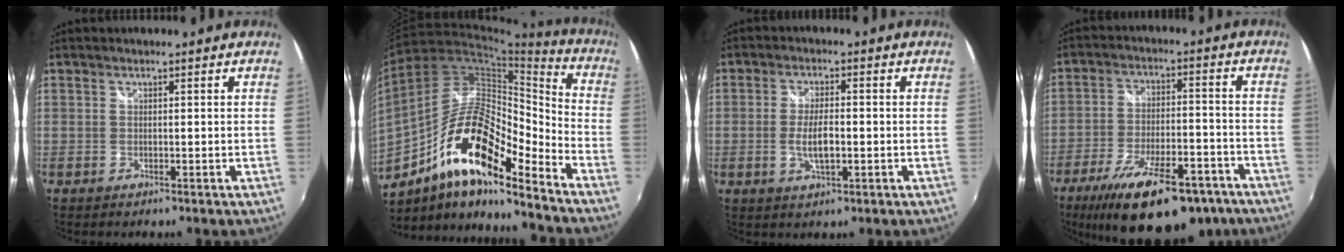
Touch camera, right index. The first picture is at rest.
{"total": 19.4, "force": [-11.1, 5.4, 14.9], "torque": [-0.267, -0.002, -0.216]}
{"total": 5.5, "force": [-1.1, 1.8, 5.0], "torque": [-0.099, -0.005, -0.019]}
{"total": 21.6, "force": [-15.1, 8.0, 13.2], "torque": [-0.232, -0.024, -0.218]}